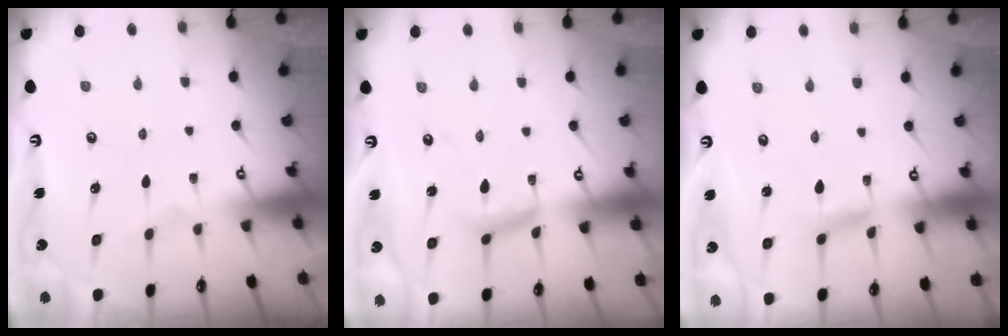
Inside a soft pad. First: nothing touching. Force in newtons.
{"total": 8.6, "press": 8.6, "slide": 0.6}
{"total": 2.2, "press": 2.2, "slide": 0.1}